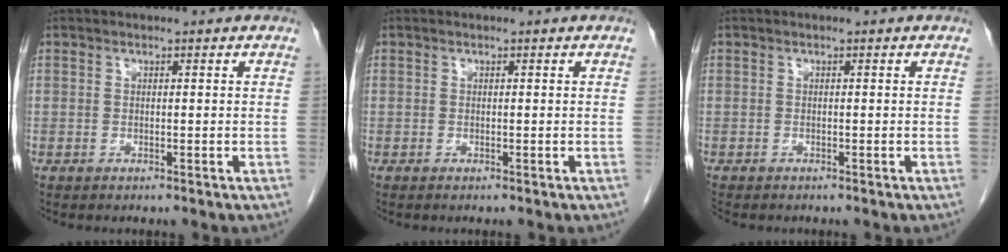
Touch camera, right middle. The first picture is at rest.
{"total": 0.0}
{"total": 1.3, "force": [-1.1, 0.5, 0.3], "torque": [-0.011, -0.002, -0.019]}